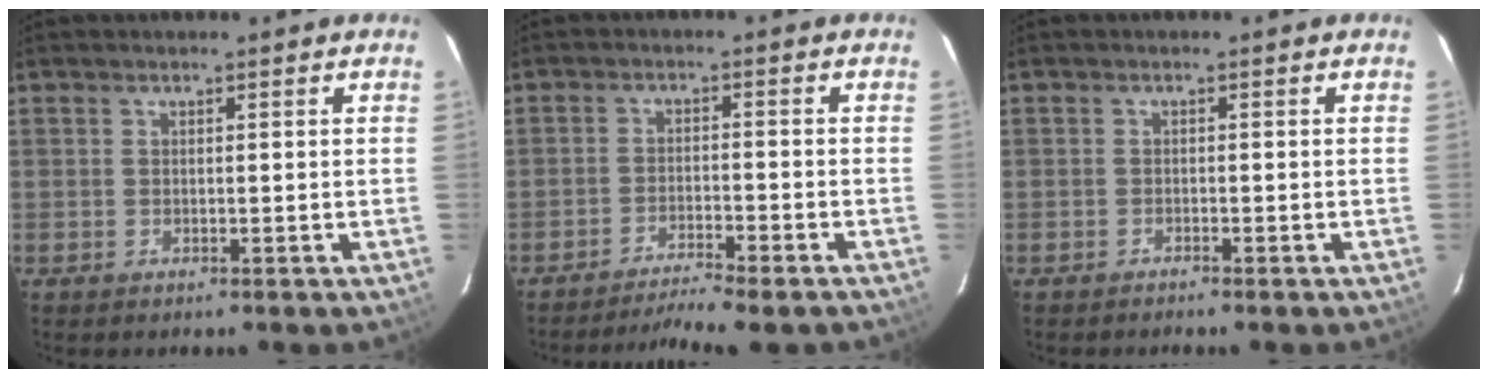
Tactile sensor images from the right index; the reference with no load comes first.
{"total": 8.5, "force": [-7.6, 0.0, 3.8], "torque": [-0.081, -0.012, -0.119]}
{"total": 0.9, "force": [-0.8, -0.1, 0.1], "torque": [-0.006, -0.003, -0.015]}